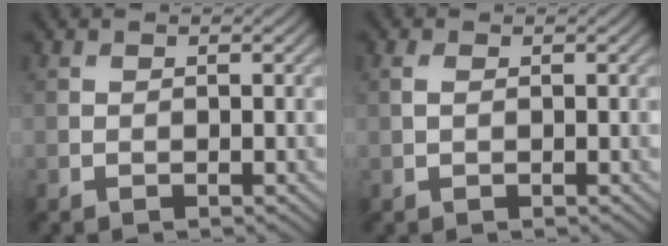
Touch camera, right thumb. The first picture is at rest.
{"total": 1.1, "force": [0.2, 0.6, 0.8], "torque": [-0.025, 0.004, 0.003]}